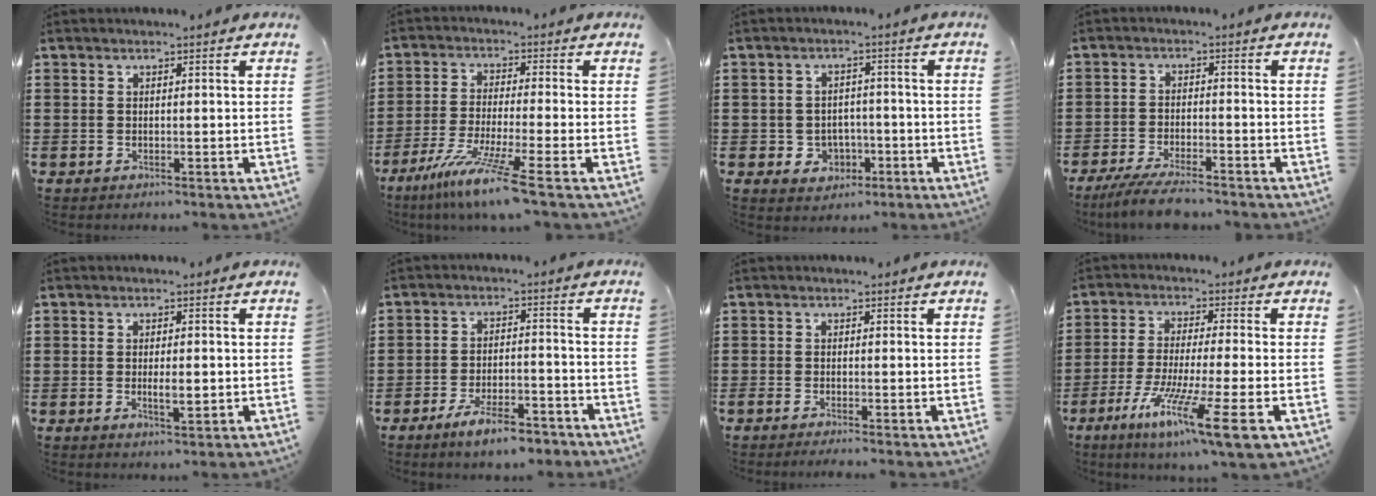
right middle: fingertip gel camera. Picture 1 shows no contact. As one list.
[{"total": 8.4, "force": [-6.0, -1.0, 5.7], "torque": [-0.126, -0.026, -0.121]}, {"total": 3.3, "force": [-1.4, 2.8, 1.2], "torque": [-0.032, 0.006, -0.031]}, {"total": 5.3, "force": [-4.6, 0.5, 2.5], "torque": [-0.060, -0.011, -0.091]}, {"total": 3.0, "force": [-0.6, 1.0, 2.7], "torque": [-0.040, -0.001, -0.013]}, {"total": 6.9, "force": [-5.4, 1.5, 4.0], "torque": [-0.074, 0.001, -0.101]}, {"total": 0.8, "force": [-0.6, 0.0, 0.5], "torque": [-0.010, -0.004, -0.010]}, {"total": 11.1, "force": [-6.1, 0.5, 9.2], "torque": [-0.181, -0.011, -0.117]}]